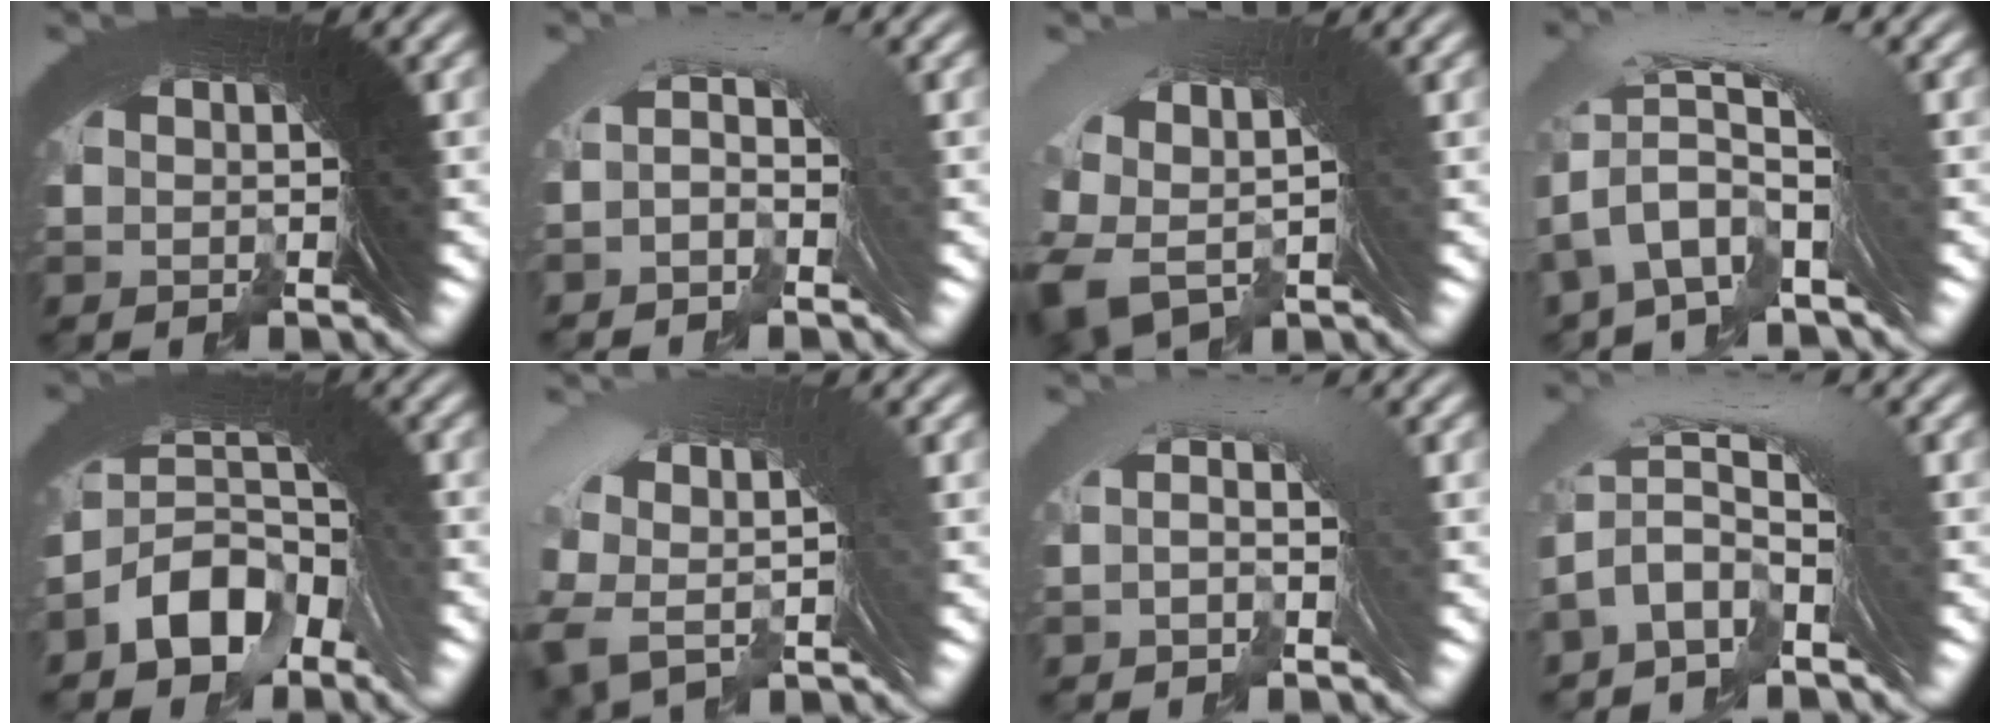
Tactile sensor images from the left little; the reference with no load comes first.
{"total": 3.4, "force": [0.2, 1.5, 3.1], "torque": [-0.033, 0.027, -0.013]}
{"total": 4.4, "force": [0.0, 2.9, 3.3], "torque": [-0.076, -0.011, 0.016]}
{"total": 4.0, "force": [0.0, 2.0, 3.5], "torque": [-0.072, 0.007, -0.011]}
{"total": 5.2, "force": [-0.9, 2.7, 4.3], "torque": [-0.104, -0.015, -0.004]}
{"total": 3.3, "force": [0.3, 1.4, 3.0], "torque": [-0.054, 0.006, 0.013]}
{"total": 3.0, "force": [0.1, 1.0, 2.9], "torque": [-0.029, 0.027, -0.010]}
{"total": 5.8, "force": [-0.2, 4.1, 4.2], "torque": [-0.097, 0.005, -0.018]}